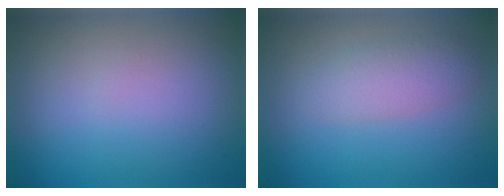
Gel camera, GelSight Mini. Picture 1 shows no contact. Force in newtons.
{"total": 2.7, "press": 2.7, "slide": 0.0}